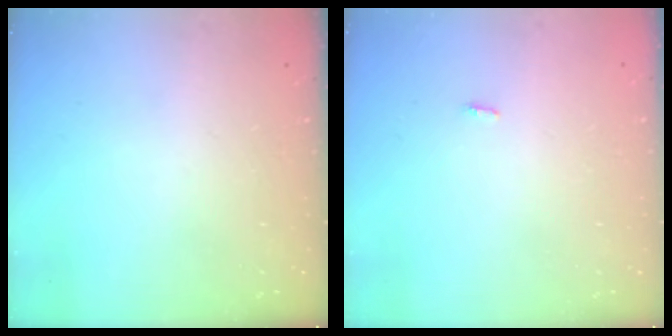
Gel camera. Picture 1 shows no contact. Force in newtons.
{"total": 2.8, "press": 1.8, "slide": 2.2}